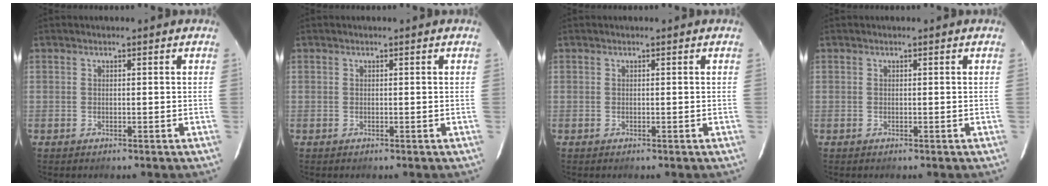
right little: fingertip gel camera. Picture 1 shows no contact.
{"total": 0.0}
{"total": 0.0}
{"total": 0.0}